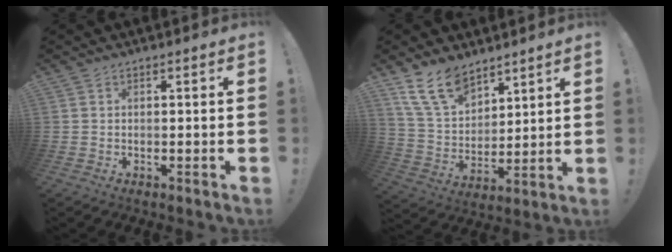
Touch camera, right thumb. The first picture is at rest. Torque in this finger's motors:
{"motor_torque": [0.54, 0.69, 0.20, 0.17, 0.07]}